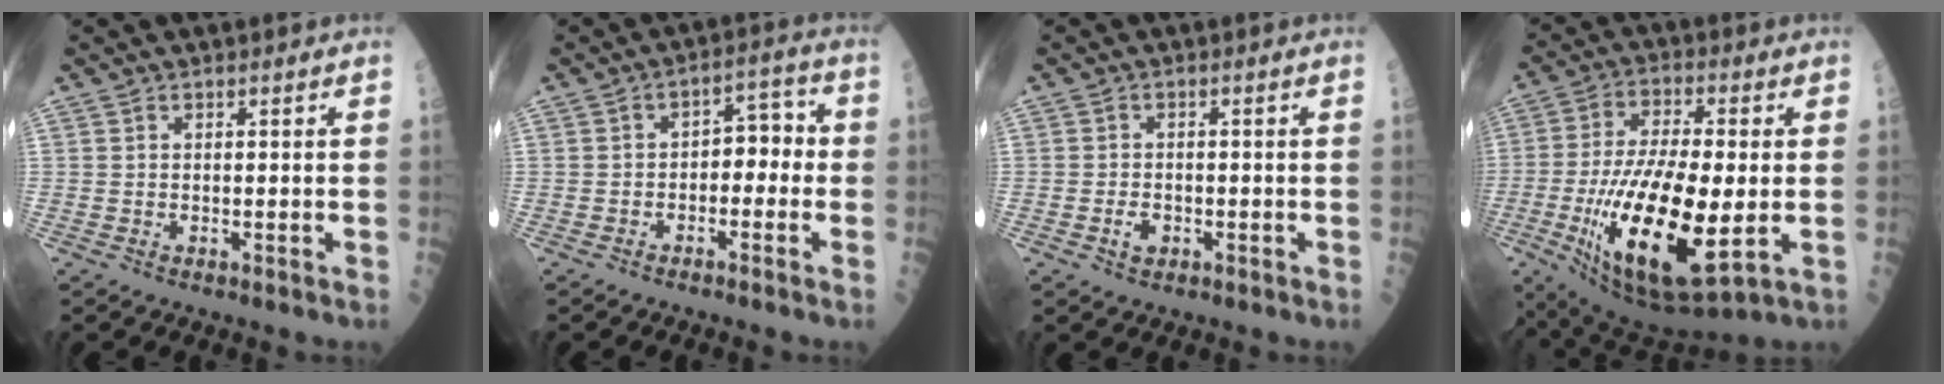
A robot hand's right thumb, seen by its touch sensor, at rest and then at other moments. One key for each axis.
{"total": 5.3, "fx": -1.0, "fy": 3.5, "fz": 3.9, "tx": -0.027, "ty": 0.032, "tz": -0.024}
{"total": 2.3, "fx": -0.9, "fy": 1.6, "fz": 1.3, "tx": -0.012, "ty": 0.006, "tz": -0.013}
{"total": 23.4, "fx": -4.4, "fy": 8.2, "fz": 21.5, "tx": -0.437, "ty": -0.019, "tz": -0.061}